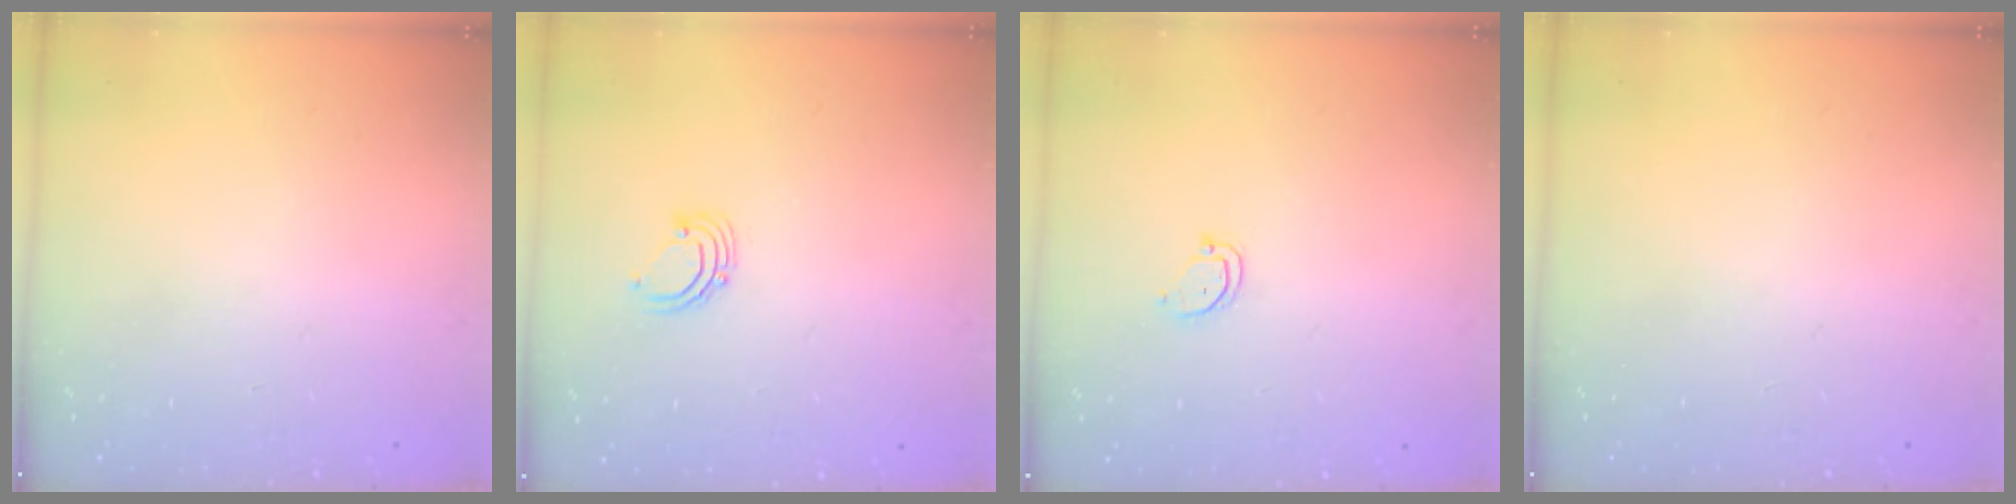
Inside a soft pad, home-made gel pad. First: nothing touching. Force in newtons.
{"total": 2.9, "press": 2.9, "slide": 0.2}
{"total": 3.4, "press": 3.4, "slide": 0.2}
{"total": 0.0}